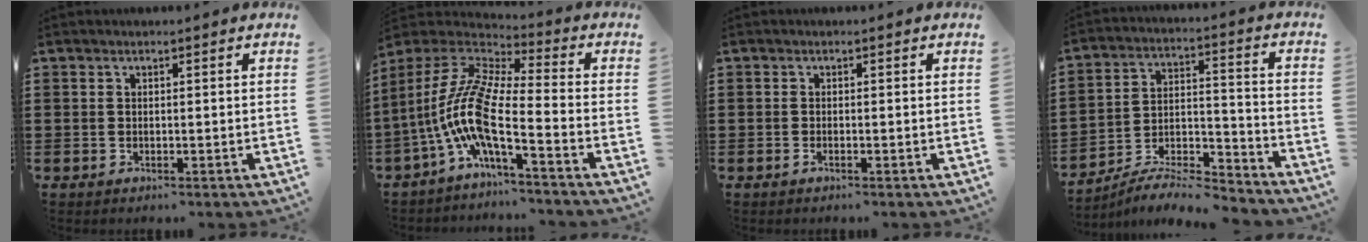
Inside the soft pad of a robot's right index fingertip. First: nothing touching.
{"total": 10.6, "force": [-4.4, 2.3, 9.4], "torque": [-0.231, -0.030, -0.102]}
{"total": 0.5, "force": [-0.2, 0.1, 0.5], "torque": [-0.009, -0.003, -0.004]}
{"total": 7.9, "force": [-7.4, 1.1, 2.6], "torque": [-0.040, 0.009, -0.145]}